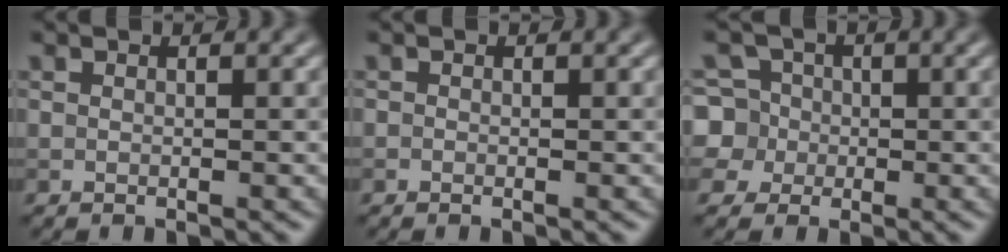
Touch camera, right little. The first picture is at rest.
{"total": 0.0}
{"total": 6.6, "force": [0.4, 6.3, 1.8], "torque": [-0.032, 0.031, -0.012]}